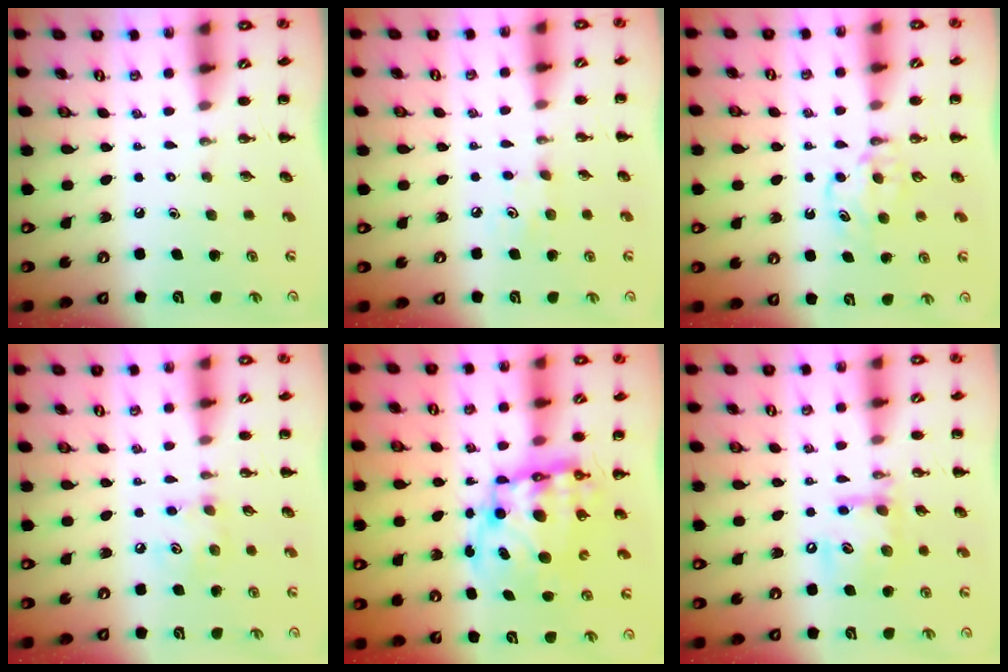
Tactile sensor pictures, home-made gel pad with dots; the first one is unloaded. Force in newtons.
{"total": 3.7, "press": 3.6, "slide": 0.9}
{"total": 5.5, "press": 5.3, "slide": 1.7}
{"total": 5.0, "press": 5.0, "slide": 0.5}
{"total": 12.8, "press": 12.4, "slide": 3.2}
{"total": 13.4, "press": 13.2, "slide": 2.5}